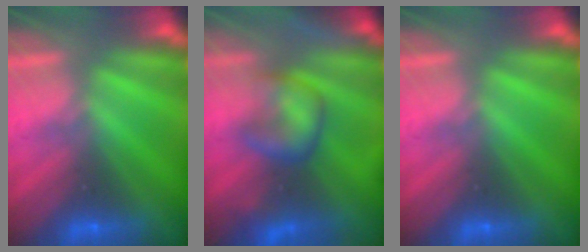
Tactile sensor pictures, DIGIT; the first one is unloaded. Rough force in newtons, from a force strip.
{"total": 8.6}
{"total": 0.0}